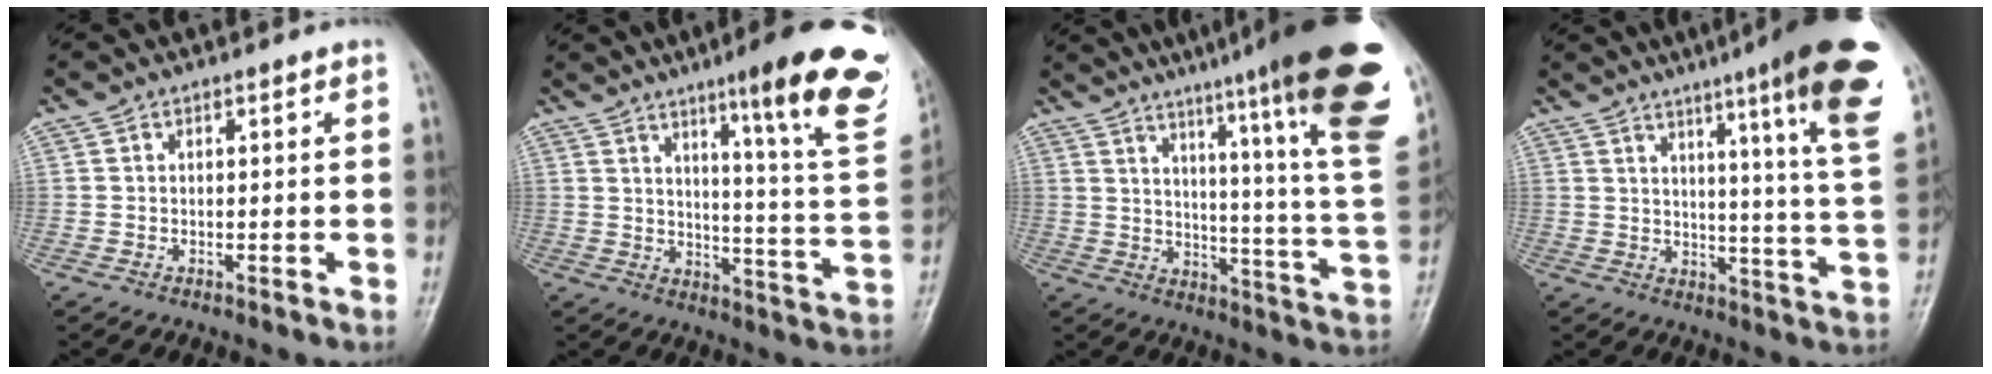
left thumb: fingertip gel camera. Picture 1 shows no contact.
{"total": 21.2, "force": [12.5, 2.2, 17.0], "torque": [-0.201, -0.067, 0.167]}
{"total": 27.0, "force": [18.0, 1.5, 20.1], "torque": [-0.248, -0.099, 0.239]}
{"total": 20.7, "force": [12.1, 1.2, 16.7], "torque": [-0.204, -0.058, 0.151]}